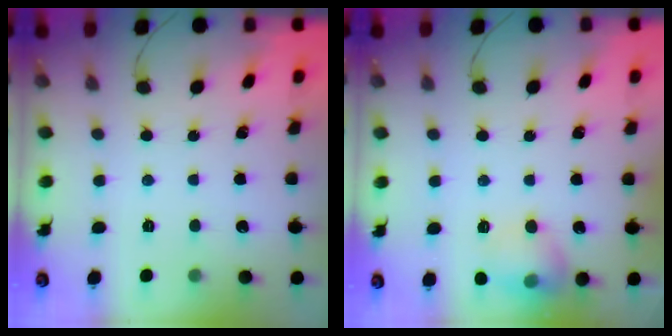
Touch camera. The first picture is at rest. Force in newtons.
{"total": 11.6, "press": 11.5, "slide": 1.6}